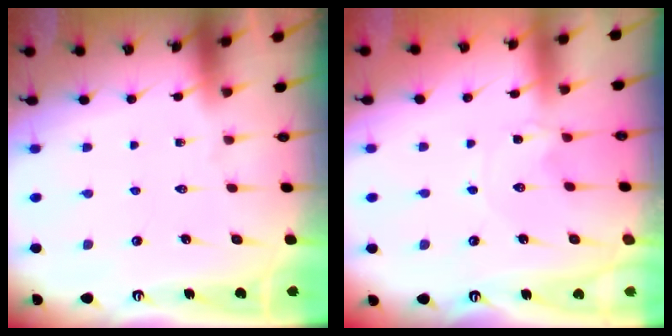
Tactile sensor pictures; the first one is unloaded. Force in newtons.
{"total": 0.0}